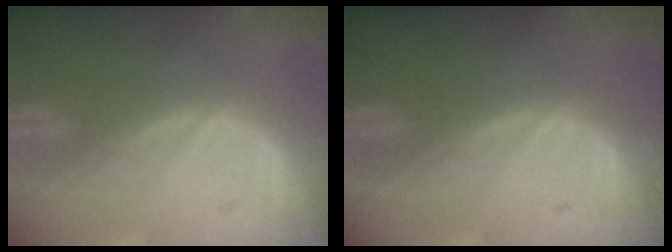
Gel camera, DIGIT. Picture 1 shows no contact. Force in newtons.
{"total": 0.0}